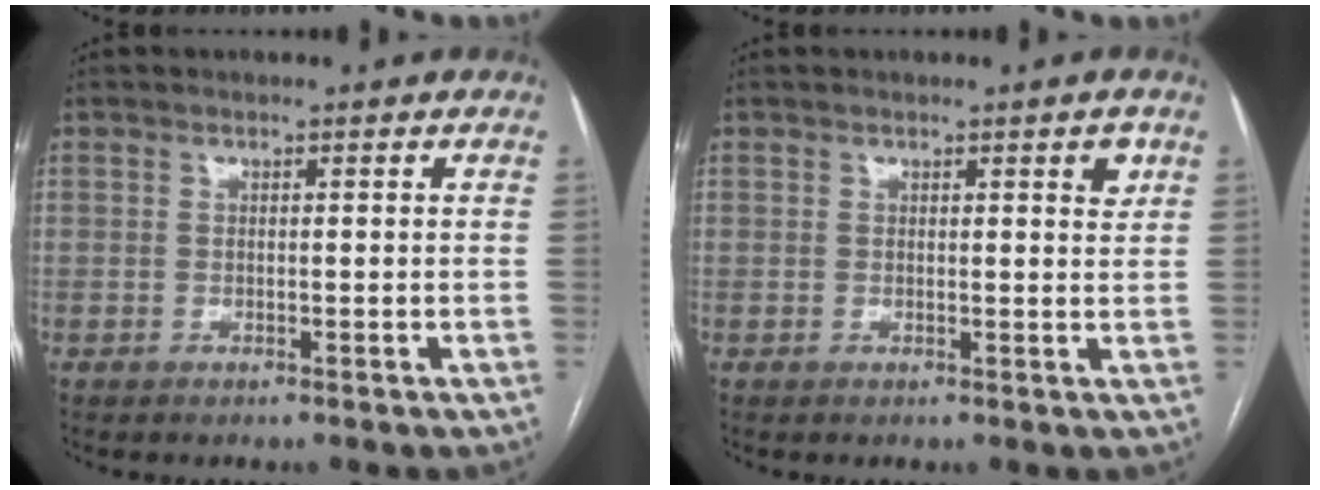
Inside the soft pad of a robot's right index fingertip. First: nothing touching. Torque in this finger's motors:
{"motor_torque": [0.29, 0.18, 0.02, 0.01]}